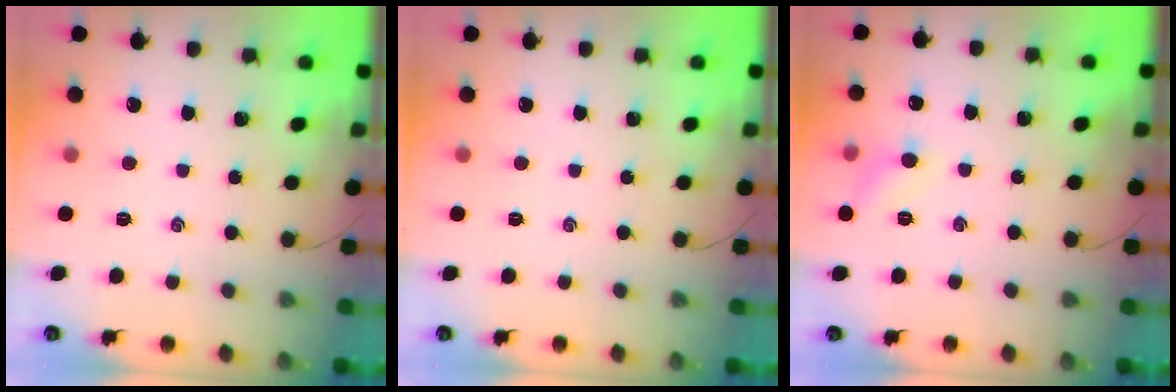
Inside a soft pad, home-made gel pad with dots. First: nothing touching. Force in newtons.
{"total": 0.0}
{"total": 5.8, "press": 5.5, "slide": 1.9}